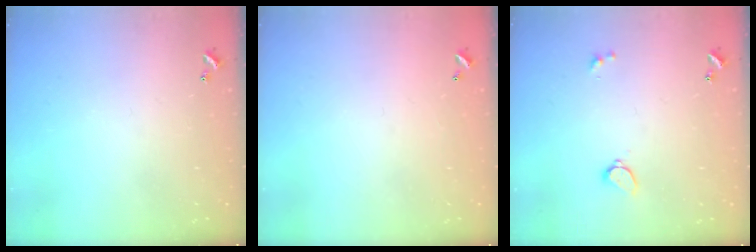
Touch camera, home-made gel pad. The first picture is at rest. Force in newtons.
{"total": 2.8, "press": 2.8, "slide": 0.1}
{"total": 1.5, "press": 1.4, "slide": 0.4}